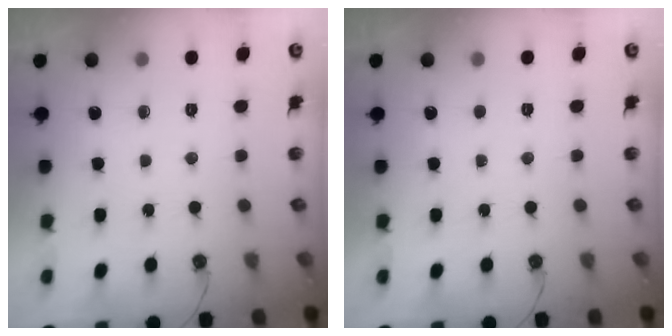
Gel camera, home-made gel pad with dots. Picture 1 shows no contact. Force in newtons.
{"total": 0.0}